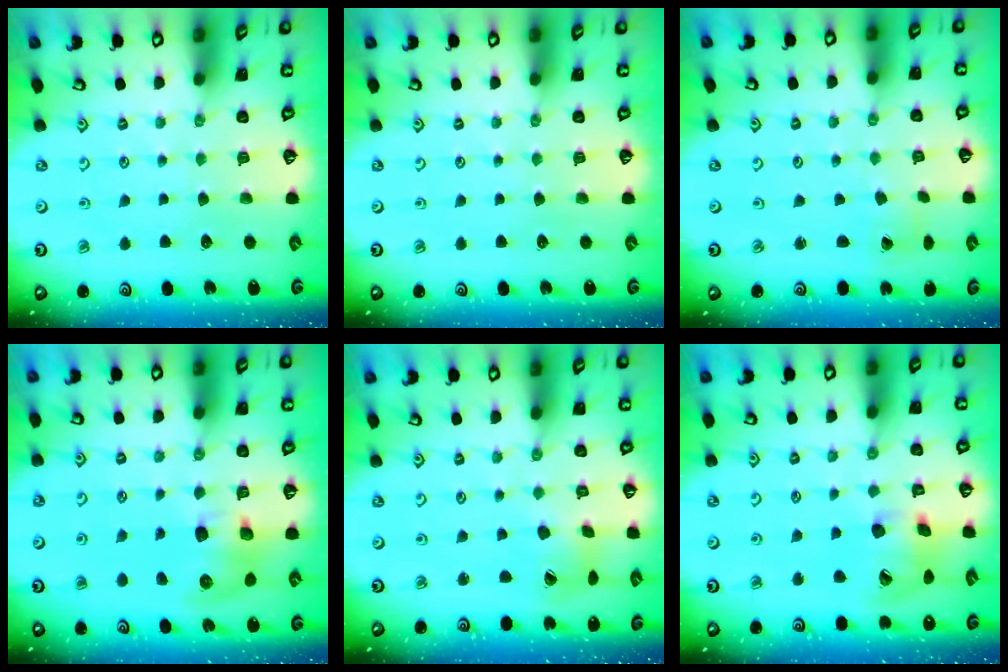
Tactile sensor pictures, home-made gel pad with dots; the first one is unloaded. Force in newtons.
{"total": 0.0}
{"total": 1.5, "press": 1.5, "slide": 0.1}
{"total": 9.5, "press": 9.4, "slide": 1.1}
{"total": 6.1, "press": 6.1, "slide": 0.7}
{"total": 14.2, "press": 14.1, "slide": 2.0}